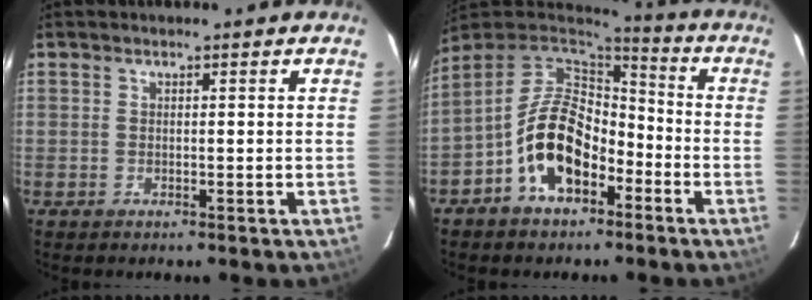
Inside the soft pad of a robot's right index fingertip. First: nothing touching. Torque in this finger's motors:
{"motor_torque": [0.76, -0.48, 1.05, 0.21]}